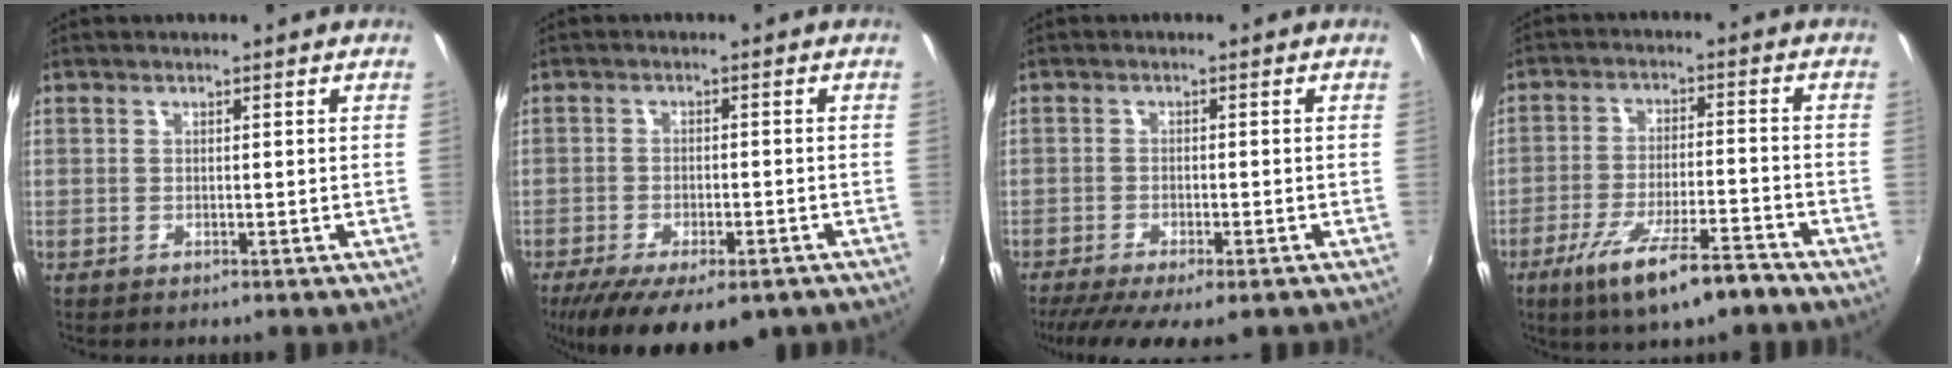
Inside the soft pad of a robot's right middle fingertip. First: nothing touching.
{"total": 14.2, "force": [-9.6, 5.3, 9.0], "torque": [-0.183, -0.048, -0.144]}
{"total": 10.6, "force": [-7.9, 2.5, 6.6], "torque": [-0.139, -0.045, -0.125]}
{"total": 12.0, "force": [-8.0, 2.1, 8.6], "torque": [-0.174, -0.026, -0.134]}